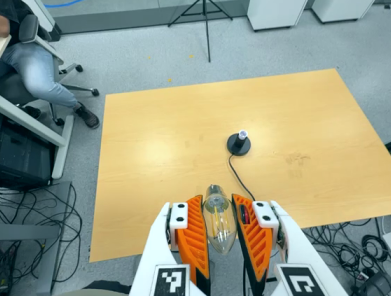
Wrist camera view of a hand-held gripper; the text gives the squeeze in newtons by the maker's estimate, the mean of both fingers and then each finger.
{"total": 18.6, "left": 19.5, "right": 17.7}